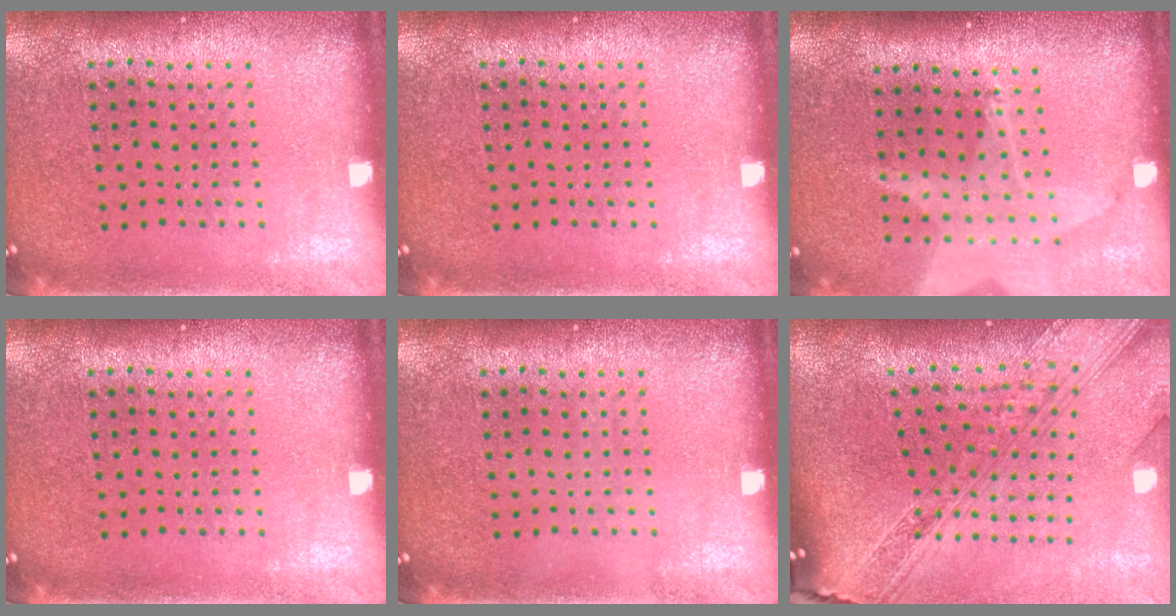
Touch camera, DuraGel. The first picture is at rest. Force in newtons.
{"total": 0.0}
{"total": 2.0, "press": 1.5, "slide": 1.3}
{"total": 0.0}
{"total": 0.0}
{"total": 4.1, "press": 2.9, "slide": 2.9}